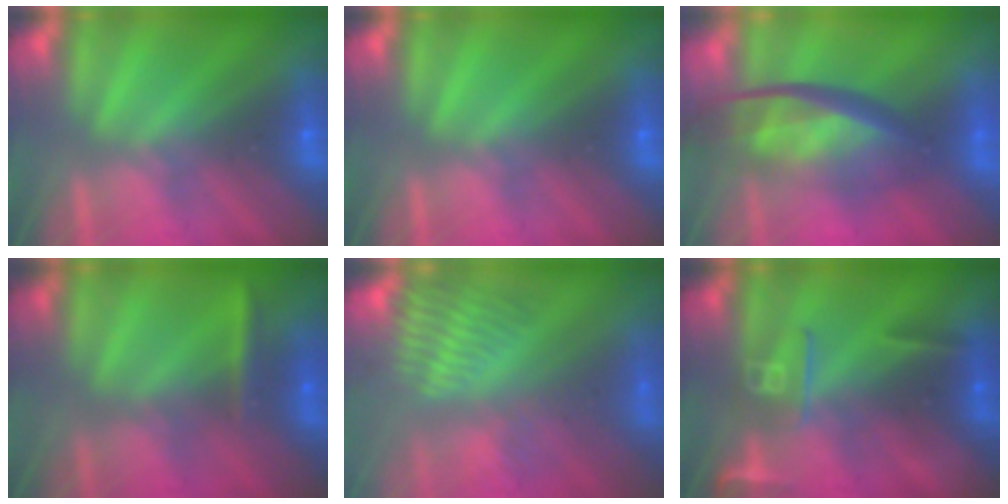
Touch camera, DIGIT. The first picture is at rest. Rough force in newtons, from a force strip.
{"total": 0.0}
{"total": 11.5}
{"total": 2.4}
{"total": 4.8}
{"total": 2.7}